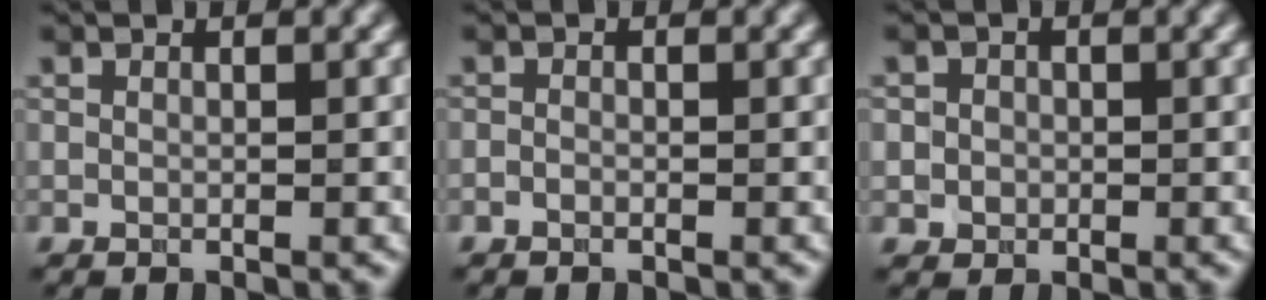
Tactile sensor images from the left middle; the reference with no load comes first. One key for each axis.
{"total": 0.5, "fx": -0.4, "fy": 0.2, "fz": 0.2, "tx": -0.002, "ty": -0.002, "tz": -0.009}
{"total": 1.7, "fx": 0.1, "fy": 1.6, "fz": 0.4, "tx": 0.012, "ty": 0.003, "tz": -0.007}